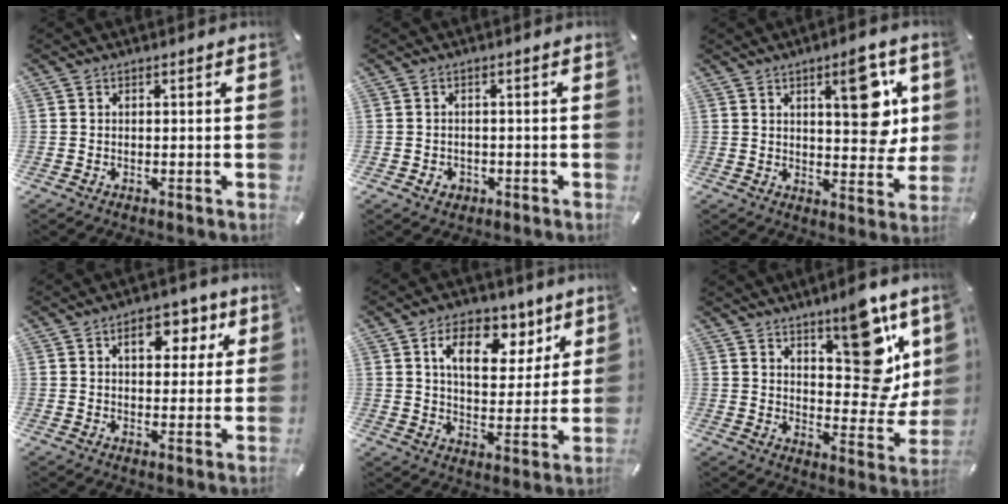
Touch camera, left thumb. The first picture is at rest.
{"total": 2.2, "force": [-0.8, 2.0, 0.8], "torque": [-0.007, 0.001, -0.019]}
{"total": 13.7, "force": [5.3, 5.8, 11.3], "torque": [-0.131, -0.028, 0.078]}
{"total": 8.2, "force": [3.4, 5.4, 5.2], "torque": [-0.057, -0.008, 0.047]}
{"total": 12.6, "force": [6.9, 7.6, 7.4], "torque": [-0.105, -0.028, 0.116]}
{"total": 15.8, "force": [8.9, 7.4, 10.8], "torque": [-0.112, -0.070, 0.148]}